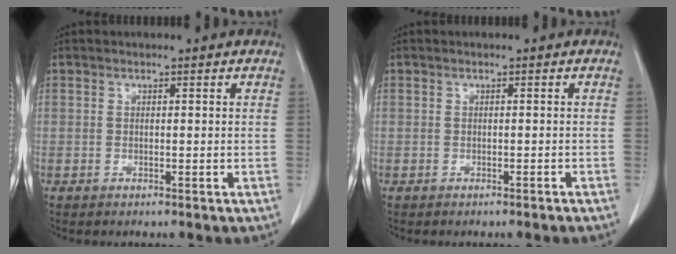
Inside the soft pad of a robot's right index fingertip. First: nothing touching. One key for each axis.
{"total": 0.8, "fx": -0.7, "fy": 0.0, "fz": 0.4, "tx": -0.009, "ty": 0.000, "tz": -0.007}